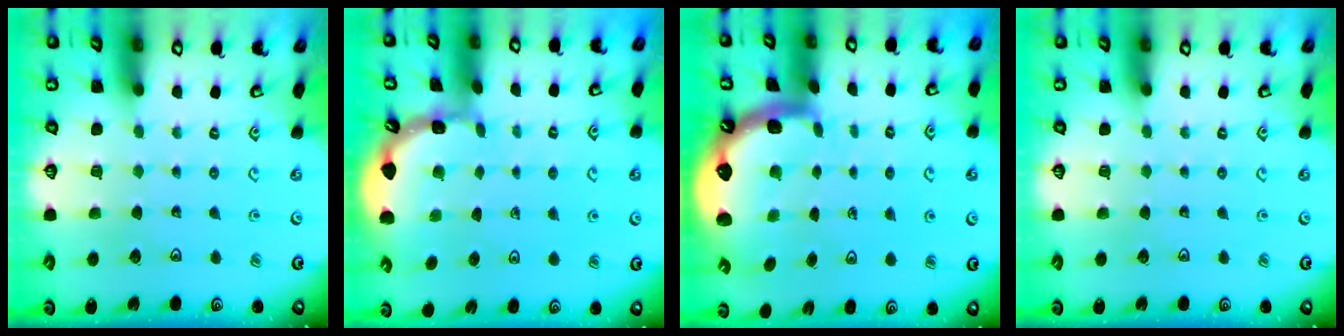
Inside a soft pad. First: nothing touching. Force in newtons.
{"total": 1.6, "press": 1.6, "slide": 0.1}
{"total": 3.4, "press": 2.5, "slide": 2.3}
{"total": 0.0}